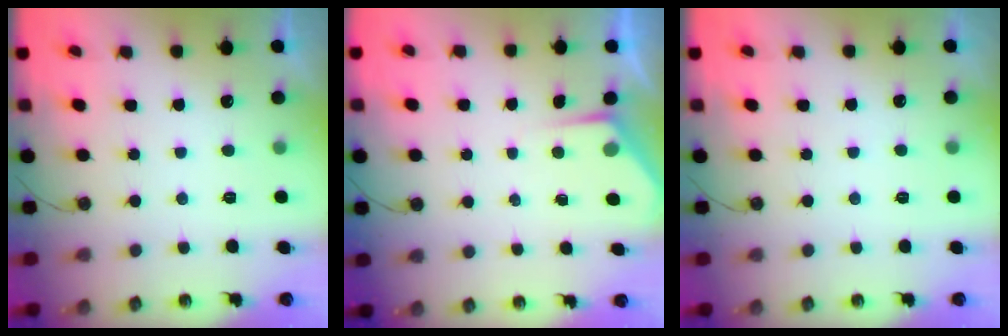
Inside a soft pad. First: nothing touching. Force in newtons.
{"total": 2.9, "press": 2.8, "slide": 0.5}
{"total": 2.0, "press": 2.0, "slide": 0.4}